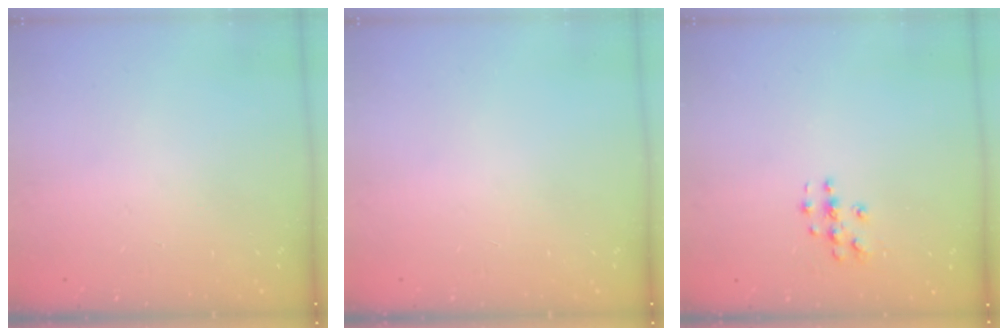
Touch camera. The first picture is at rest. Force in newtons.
{"total": 0.0}
{"total": 4.3, "press": 4.3, "slide": 0.6}